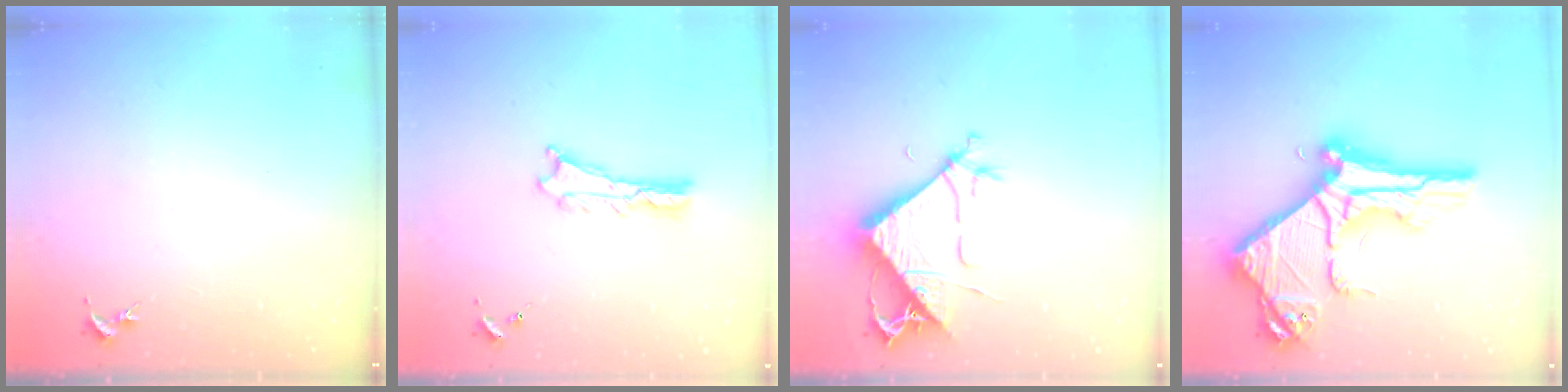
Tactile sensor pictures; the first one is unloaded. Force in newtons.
{"total": 0.7, "press": 0.6, "slide": 0.2}
{"total": 7.7, "press": 7.6, "slide": 1.2}
{"total": 14.0, "press": 13.9, "slide": 1.4}